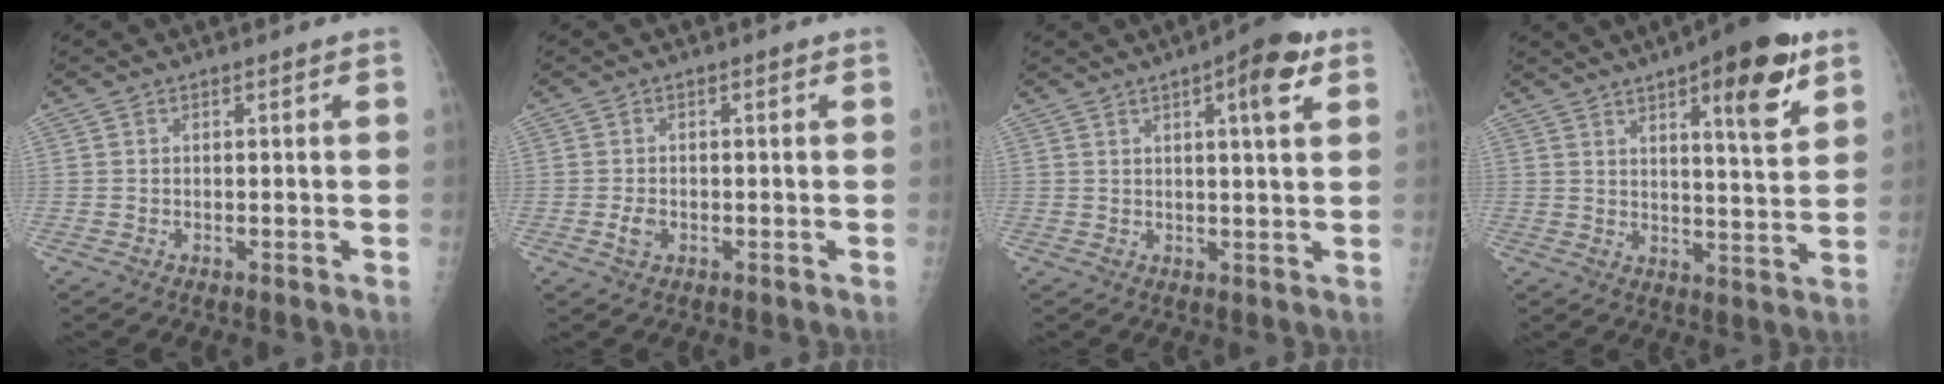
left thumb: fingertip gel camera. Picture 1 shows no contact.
{"total": 2.1, "force": [-0.7, 1.4, 1.4], "torque": [-0.025, 0.001, -0.013]}
{"total": 7.9, "force": [3.7, 1.8, 6.8], "torque": [-0.087, -0.008, 0.046]}
{"total": 14.2, "force": [7.6, 3.6, 11.4], "torque": [-0.138, -0.035, 0.105]}